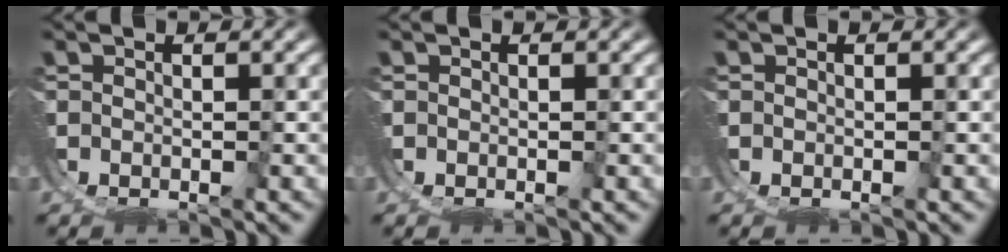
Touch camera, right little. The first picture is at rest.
{"total": 0.0}
{"total": 0.0}